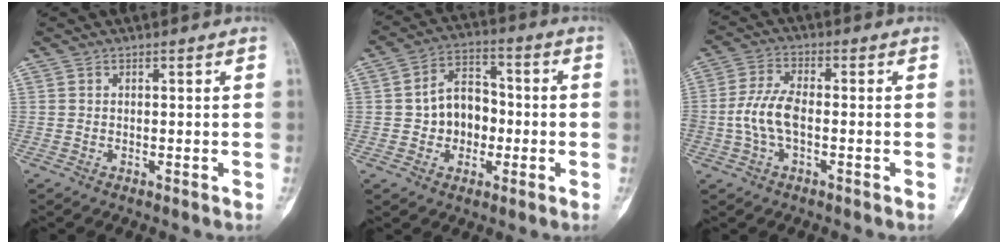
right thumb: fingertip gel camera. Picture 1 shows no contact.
{"total": 9.7, "force": [-1.1, 7.6, 6.0], "torque": [-0.060, 0.030, -0.023]}
{"total": 7.3, "force": [-1.3, 3.6, 6.2], "torque": [-0.145, 0.021, -0.027]}